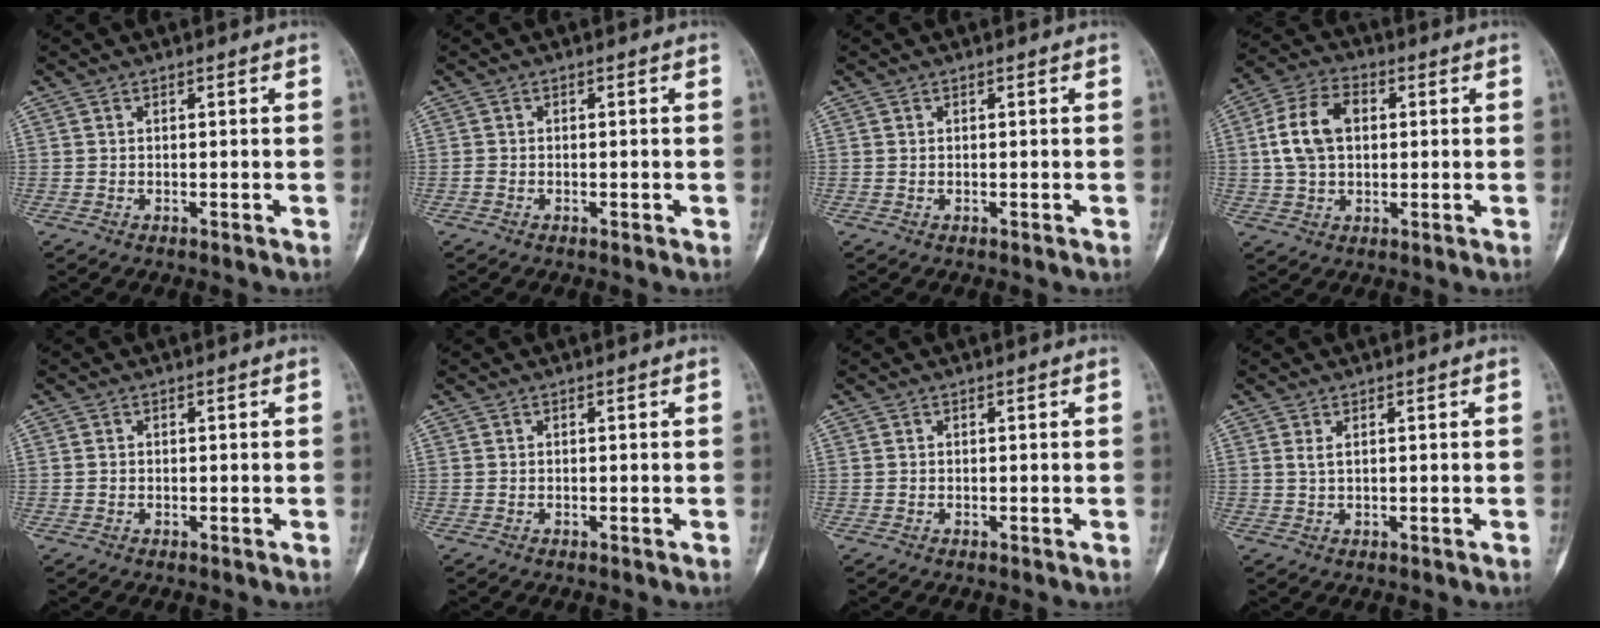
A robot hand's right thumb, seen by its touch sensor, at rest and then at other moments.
{"total": 1.1, "force": [-0.3, 0.8, 0.7], "torque": [-0.002, 0.001, -0.008]}
{"total": 0.0}
{"total": 11.2, "force": [1.6, 7.5, 8.2], "torque": [-0.147, 0.018, 0.026]}
{"total": 0.7, "force": [0.0, 0.7, 0.3], "torque": [0.002, 0.002, 0.000]}
{"total": 0.0}
{"total": 0.0}
{"total": 1.4, "force": [0.6, 0.7, 1.1], "torque": [-0.017, 0.001, 0.015]}